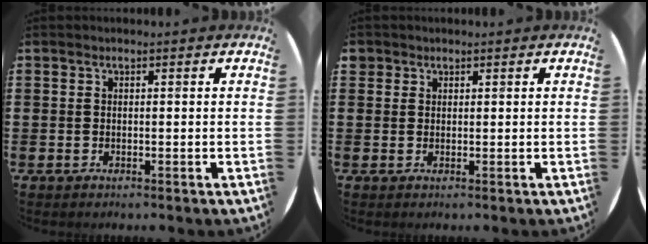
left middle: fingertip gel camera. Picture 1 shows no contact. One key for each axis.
{"total": 1.0, "fx": 0.8, "fy": 0.6, "fz": -0.1, "tx": 0.001, "ty": 0.003, "tz": 0.016}